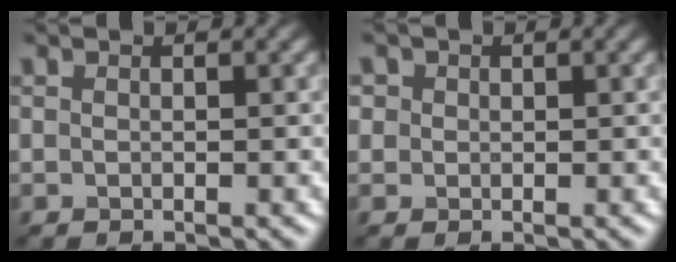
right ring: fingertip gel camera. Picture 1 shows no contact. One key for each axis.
{"total": 0.7, "fx": 0.2, "fy": 0.1, "fz": -0.7, "tx": 0.000, "ty": 0.003, "tz": 0.012}